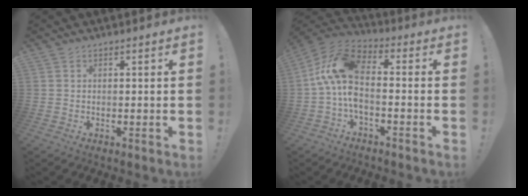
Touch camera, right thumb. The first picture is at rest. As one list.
[{"total": 13.2, "force": [-1.3, 7.2, 11.0], "torque": [-0.220, 0.019, -0.015]}]